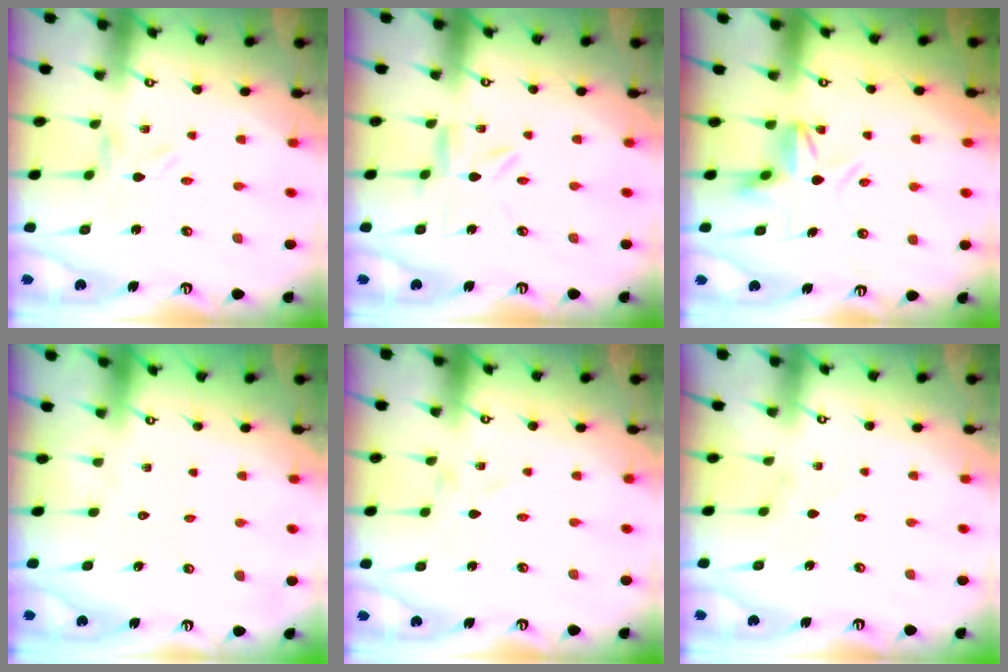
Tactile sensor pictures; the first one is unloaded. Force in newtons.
{"total": 3.1, "press": 3.1, "slide": 0.3}
{"total": 5.9, "press": 5.9, "slide": 0.1}
{"total": 1.8, "press": 1.8, "slide": 0.2}
{"total": 0.7, "press": 0.6, "slide": 0.1}
{"total": 0.0}